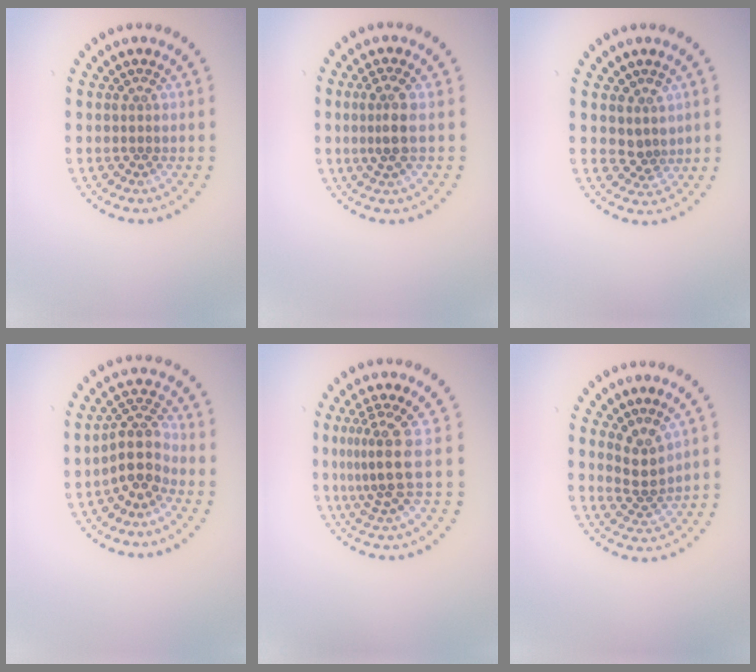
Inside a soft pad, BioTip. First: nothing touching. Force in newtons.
{"total": 2.5, "press": 2.2, "slide": 1.1}
{"total": 1.9, "press": 1.5, "slide": 1.2}
{"total": 3.7, "press": 3.0, "slide": 2.3}
{"total": 3.5, "press": 2.4, "slide": 2.5}
{"total": 2.4, "press": 1.9, "slide": 1.6}